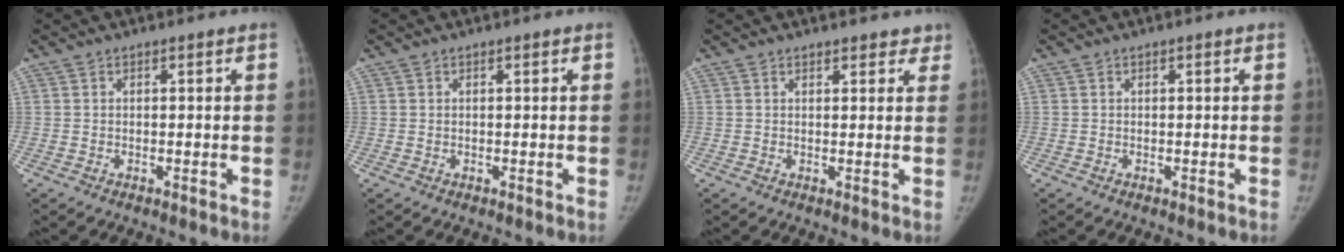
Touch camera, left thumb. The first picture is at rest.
{"total": 0.0}
{"total": 3.5, "force": [3.0, 1.6, 0.9], "torque": [0.026, -0.009, 0.029]}
{"total": 0.0}